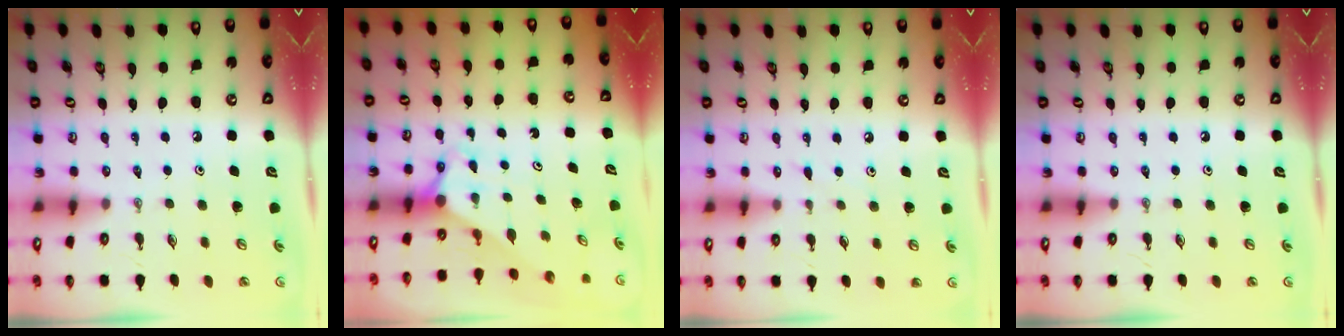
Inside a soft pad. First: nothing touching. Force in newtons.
{"total": 2.9, "press": 2.9, "slide": 0.0}
{"total": 3.2, "press": 3.2, "slide": 0.4}
{"total": 0.0}